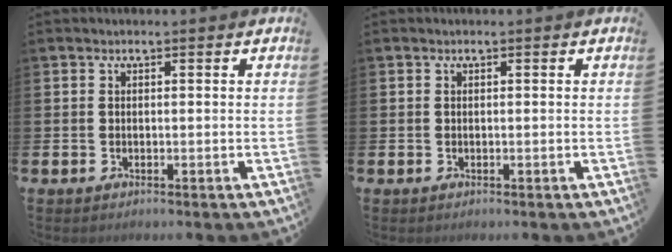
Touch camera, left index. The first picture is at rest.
{"total": 0.0}